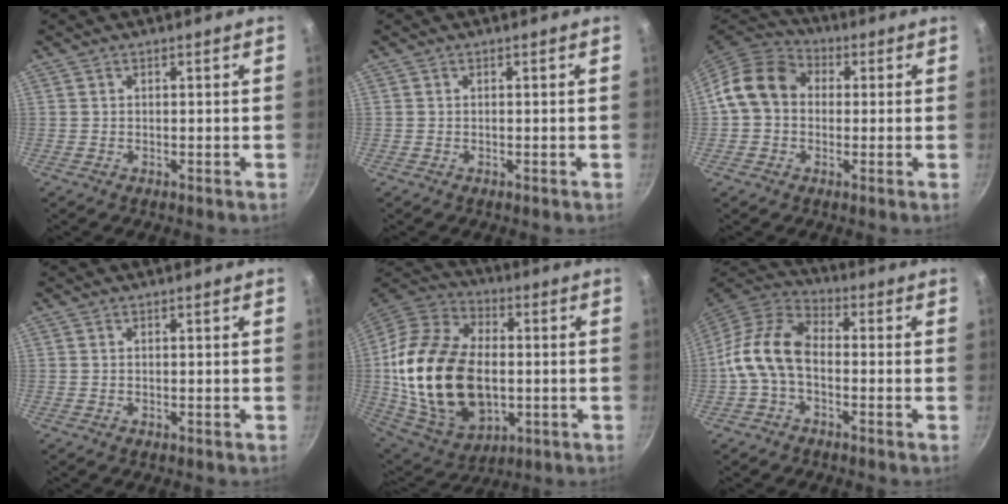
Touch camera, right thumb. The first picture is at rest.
{"total": 0.0}
{"total": 11.3, "force": [0.8, 9.3, 6.4], "torque": [-0.083, 0.027, -0.007]}
{"total": 0.0}
{"total": 27.4, "force": [-1.2, 17.7, 20.9], "torque": [-0.390, 0.011, -0.013]}
{"total": 11.7, "force": [-1.9, 7.3, 8.9], "torque": [-0.161, 0.041, -0.057]}